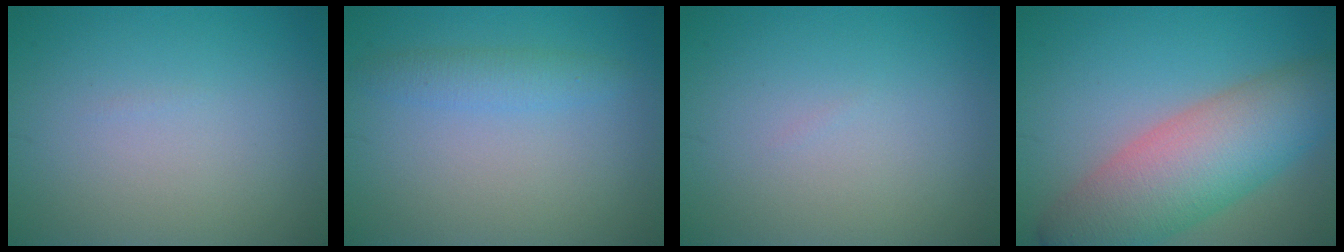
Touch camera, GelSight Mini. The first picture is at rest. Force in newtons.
{"total": 2.0, "press": 2.0, "slide": 0.1}
{"total": 0.0}
{"total": 9.3, "press": 9.3, "slide": 0.5}